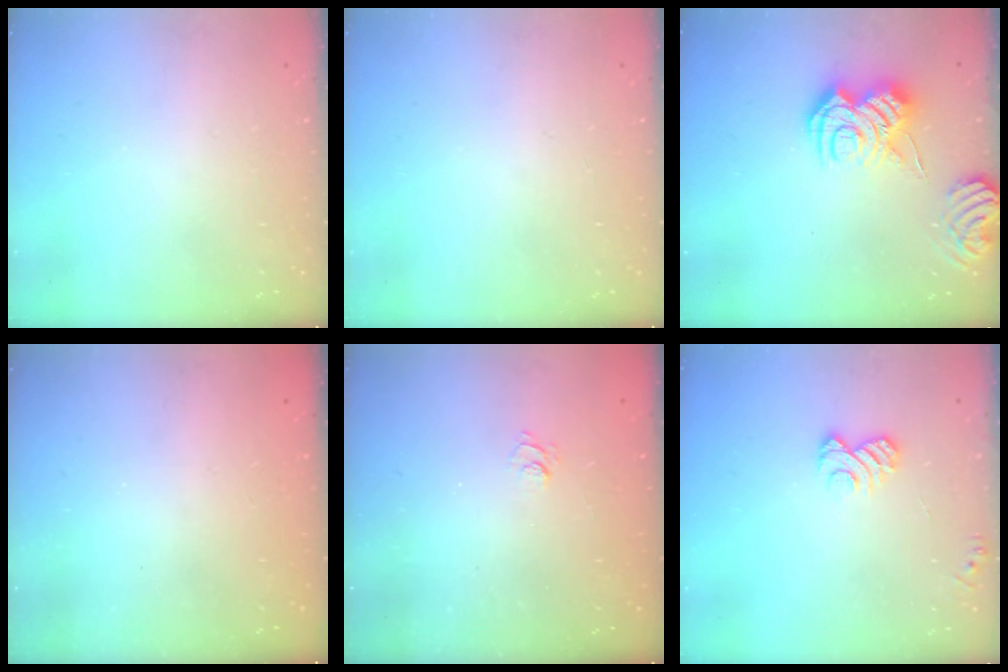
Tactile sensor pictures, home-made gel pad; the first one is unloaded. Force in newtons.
{"total": 0.0}
{"total": 11.8, "press": 11.8, "slide": 1.0}
{"total": 2.3, "press": 2.2, "slide": 0.8}
{"total": 2.8, "press": 2.5, "slide": 1.3}
{"total": 6.3, "press": 6.3, "slide": 0.6}